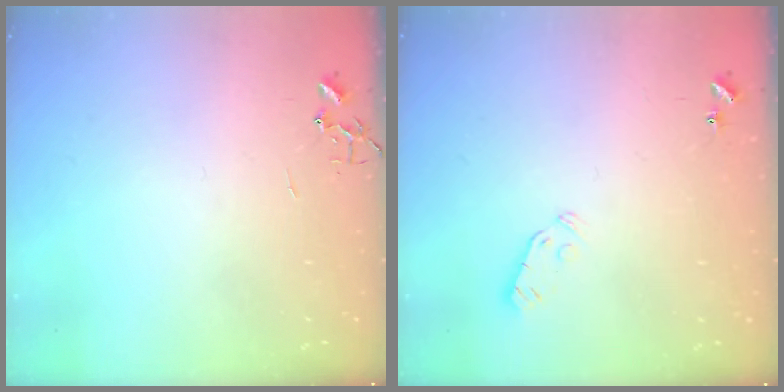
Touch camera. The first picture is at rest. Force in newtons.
{"total": 3.8, "press": 3.7, "slide": 0.8}